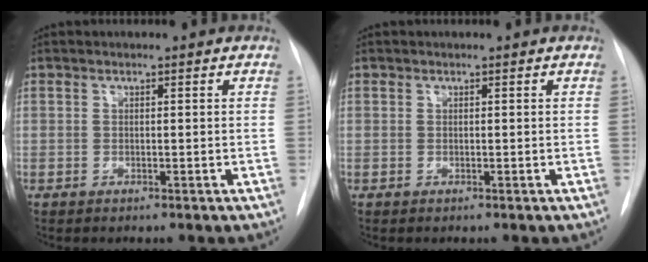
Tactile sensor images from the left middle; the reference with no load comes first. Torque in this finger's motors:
{"motor_torque": [-0.21, -0.12, 0.01, 0.01]}